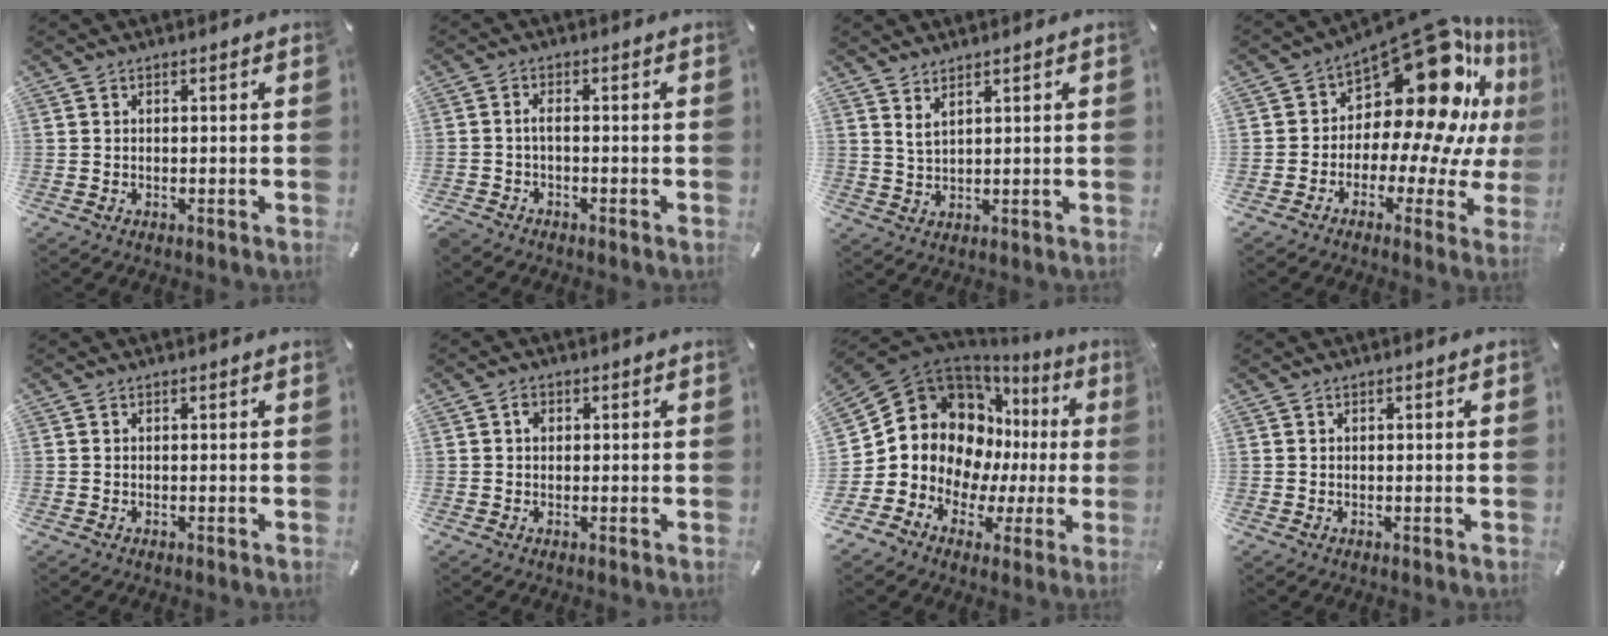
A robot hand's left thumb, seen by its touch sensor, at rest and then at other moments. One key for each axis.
{"total": 2.0, "fx": -1.2, "fy": 0.7, "fz": 1.4, "tx": -0.034, "ty": 0.003, "tz": -0.027}
{"total": 2.7, "fx": 2.0, "fy": 0.5, "fz": 1.8, "tx": -0.039, "ty": -0.001, "tz": 0.036}
{"total": 21.2, "fx": 10.0, "fy": 10.6, "fz": 15.3, "tx": -0.223, "ty": -0.098, "tz": 0.166}
{"total": 0.0}
{"total": 1.5, "fx": 0.2, "fy": 1.3, "fz": 0.9, "tx": -0.010, "ty": 0.004, "tz": -0.001}
{"total": 15.2, "fx": 3.0, "fy": 13.3, "fz": 6.8, "tx": -0.126, "ty": -0.048, "tz": 0.068}
{"total": 0.6, "fx": 0.0, "fy": 0.1, "fz": 0.6, "tx": -0.012, "ty": 0.000, "tz": 0.000}